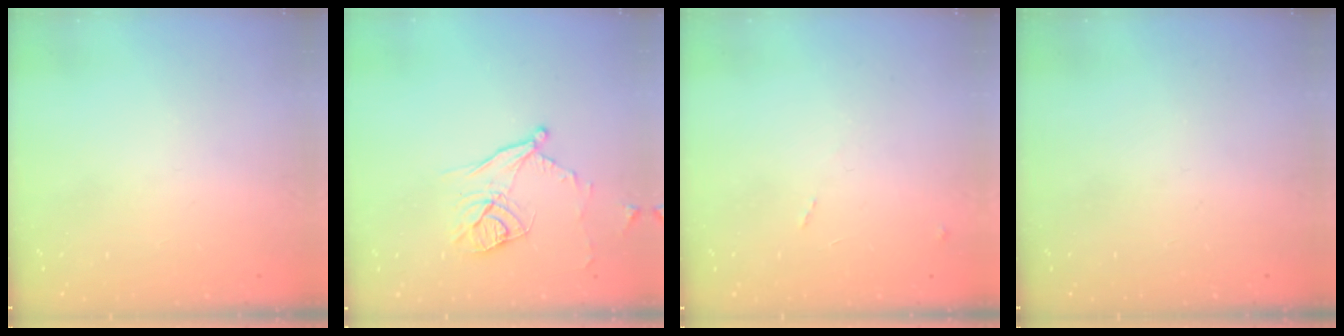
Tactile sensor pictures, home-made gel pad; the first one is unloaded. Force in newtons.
{"total": 11.3, "press": 11.0, "slide": 2.3}
{"total": 6.8, "press": 6.8, "slide": 0.6}
{"total": 0.0}